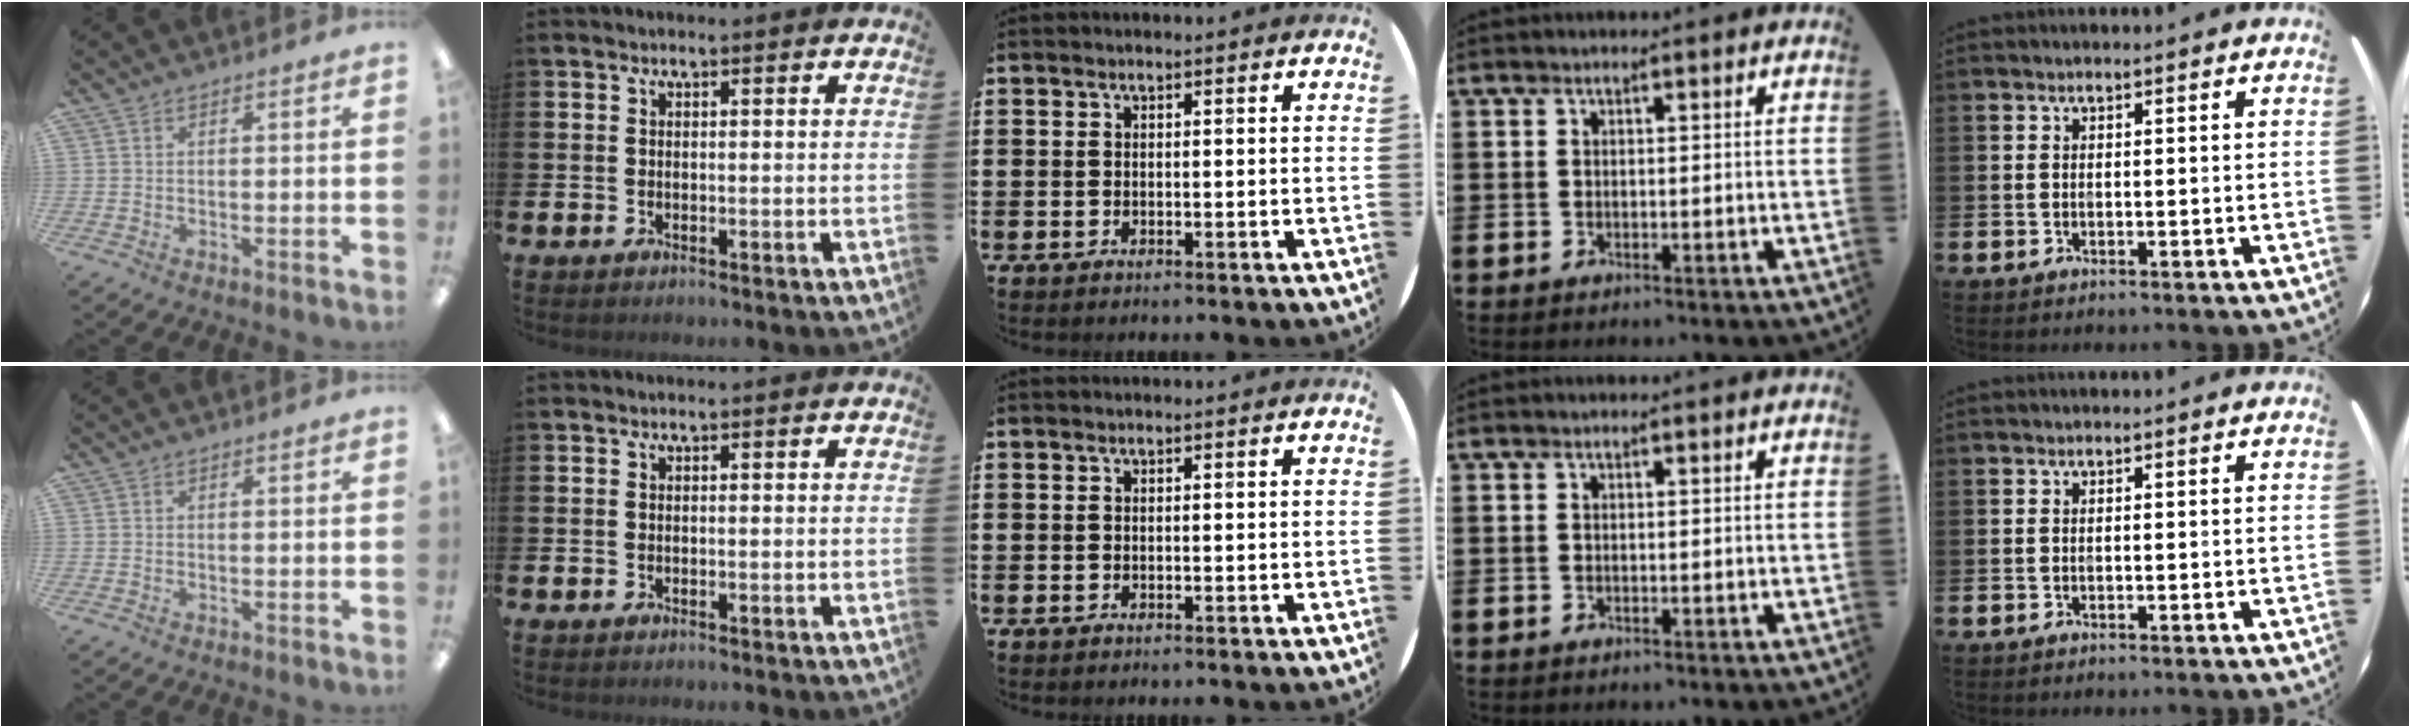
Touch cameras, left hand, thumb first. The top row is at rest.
{}